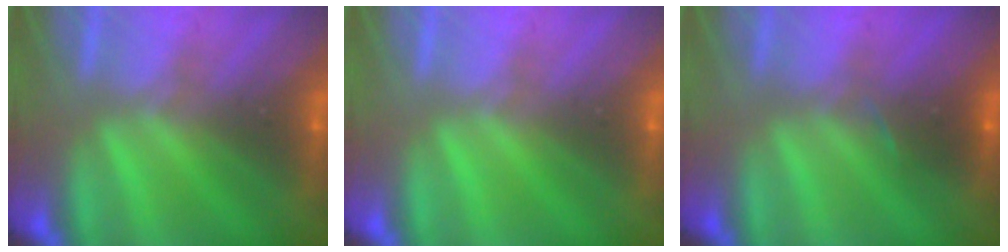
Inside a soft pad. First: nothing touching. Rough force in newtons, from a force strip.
{"total": 0.0}
{"total": 2.6}